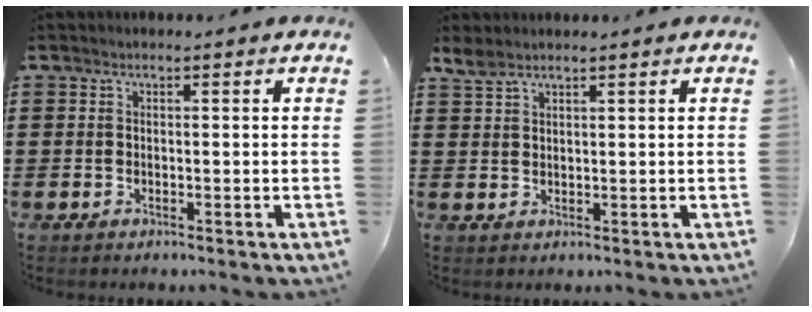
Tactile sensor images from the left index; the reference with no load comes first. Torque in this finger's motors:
{"motor_torque": [-0.23, 1.14, -0.02, 0.07]}